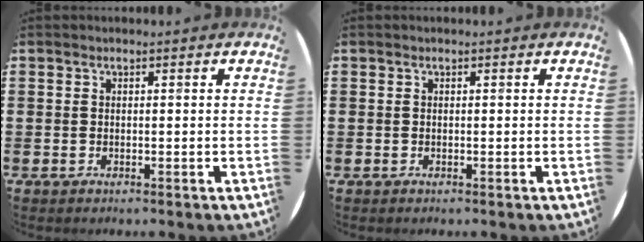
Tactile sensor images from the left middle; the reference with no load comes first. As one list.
[{"total": 0.0}]